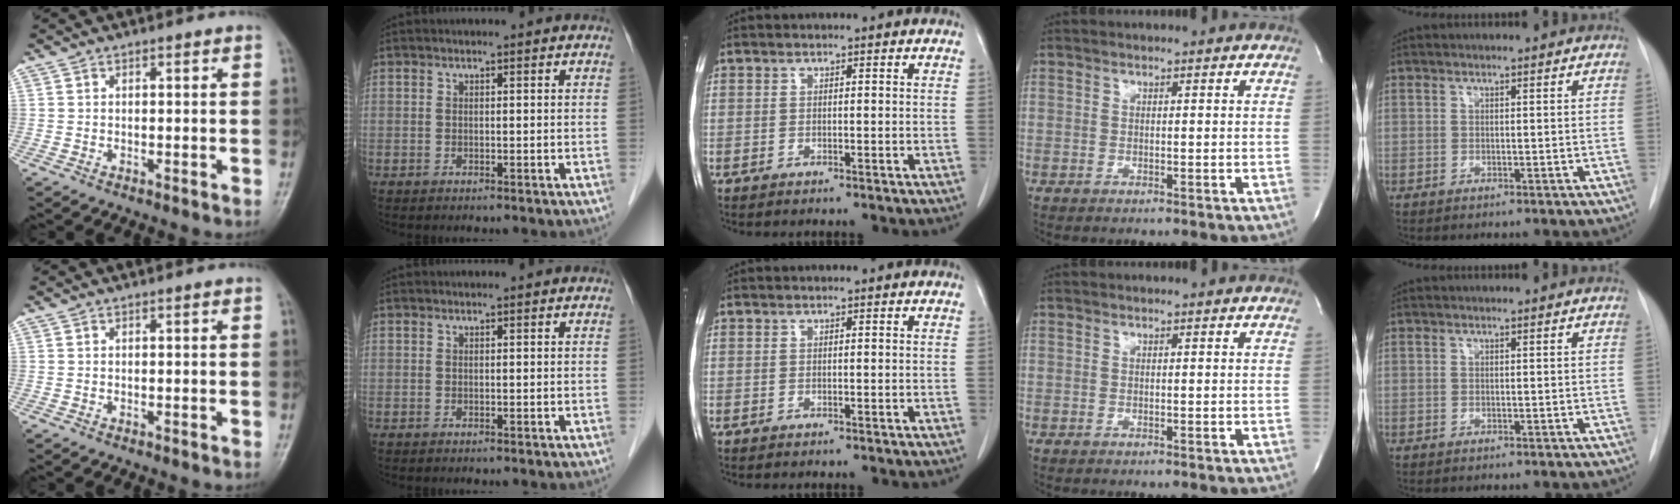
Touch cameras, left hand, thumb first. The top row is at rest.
{}